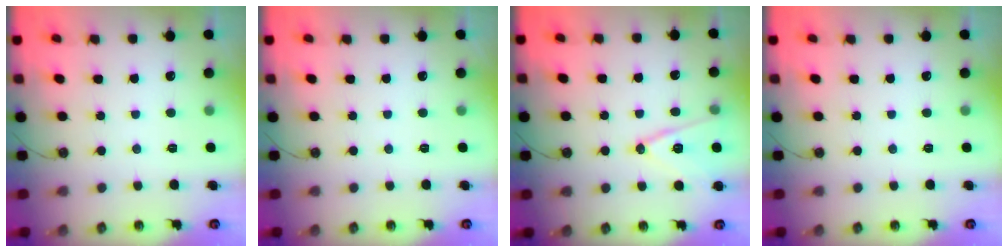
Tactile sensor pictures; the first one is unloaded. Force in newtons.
{"total": 0.0}
{"total": 12.3, "press": 11.9, "slide": 3.2}
{"total": 0.0}